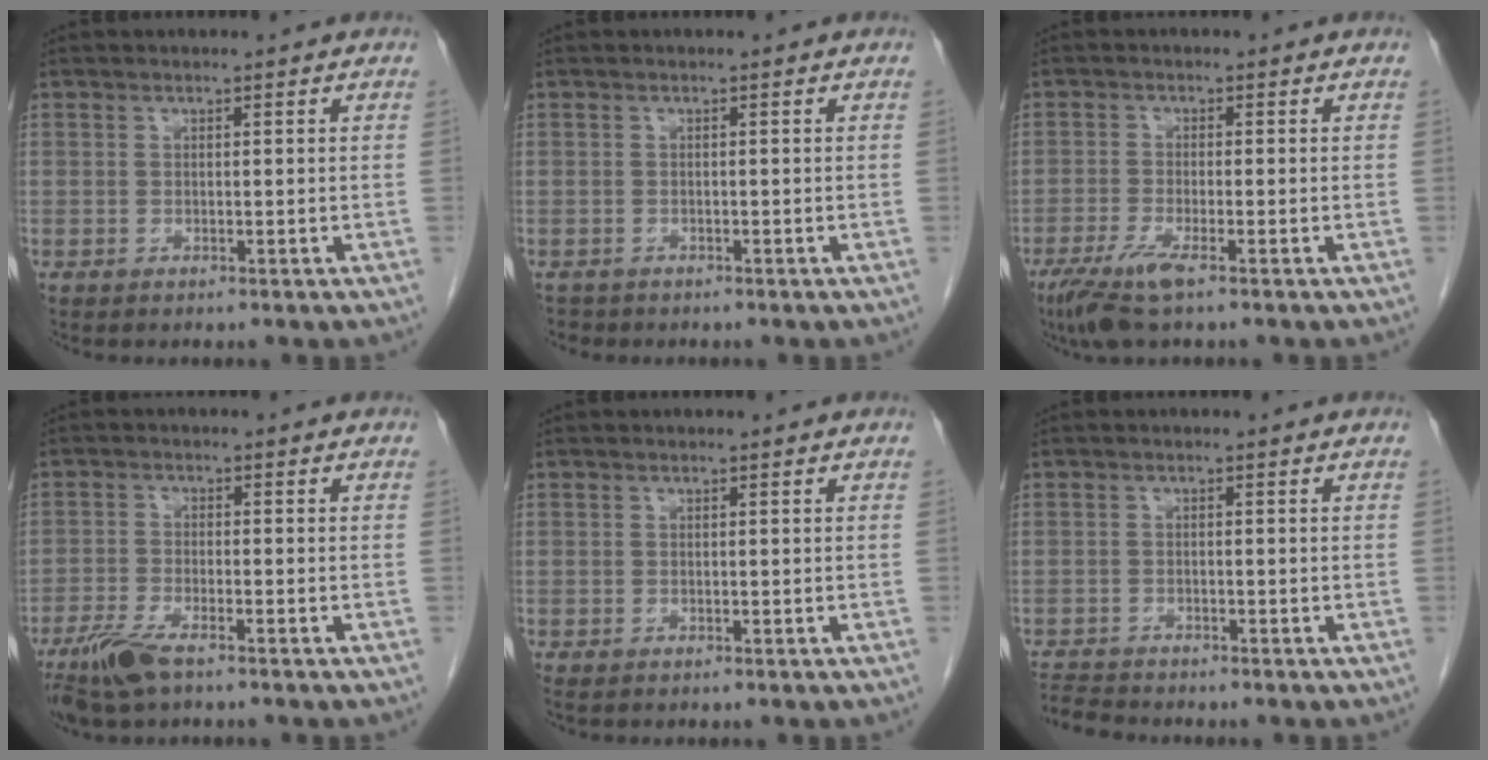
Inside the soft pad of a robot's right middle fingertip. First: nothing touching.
{"total": 1.1, "force": [-1.0, 0.6, -0.1], "torque": [-0.007, -0.001, -0.017]}
{"total": 5.3, "force": [-3.3, 0.4, 4.1], "torque": [-0.087, -0.016, -0.064]}
{"total": 6.2, "force": [-4.4, 1.4, 4.2], "torque": [-0.090, -0.013, -0.080]}
{"total": 0.0}
{"total": 3.3, "force": [-3.3, -0.1, 0.0], "torque": [-0.001, -0.017, -0.061]}